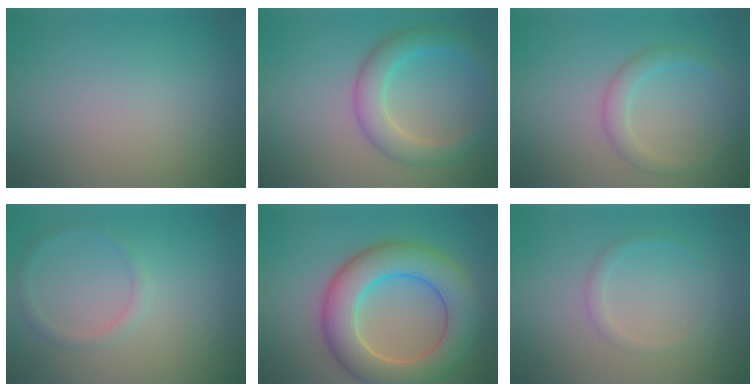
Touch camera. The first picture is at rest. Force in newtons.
{"total": 4.5, "press": 4.4, "slide": 0.3}
{"total": 2.3, "press": 2.2, "slide": 0.1}
{"total": 1.3, "press": 1.3, "slide": 0.1}
{"total": 9.2, "press": 9.2, "slide": 0.6}
{"total": 1.0, "press": 1.0, "slide": 0.1}